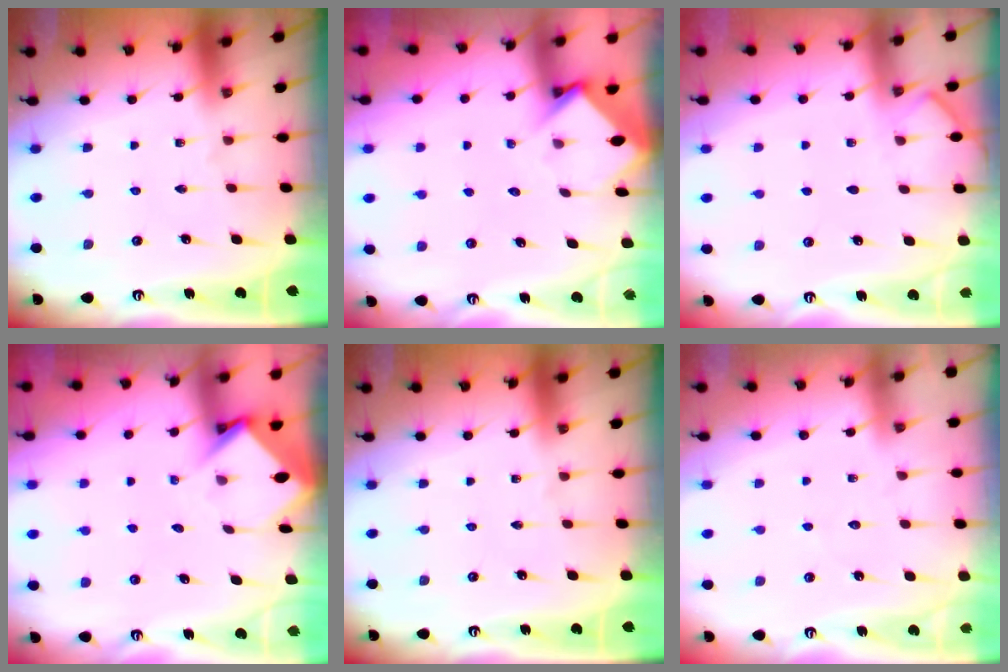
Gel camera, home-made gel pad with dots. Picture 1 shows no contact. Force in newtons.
{"total": 3.6, "press": 3.6, "slide": 0.2}
{"total": 3.4, "press": 3.4, "slide": 0.5}
{"total": 3.6, "press": 3.6, "slide": 0.2}
{"total": 0.0}
{"total": 2.9, "press": 2.9, "slide": 0.3}